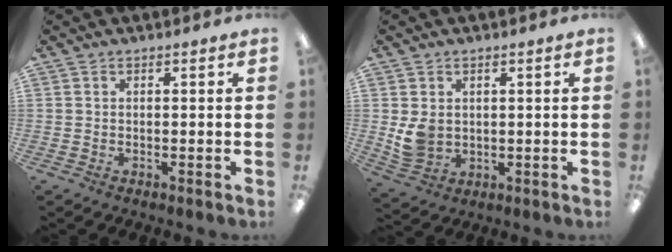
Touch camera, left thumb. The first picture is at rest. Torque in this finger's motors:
{"motor_torque": [0.83, 1.15, 0.53, -0.60, 0.04]}